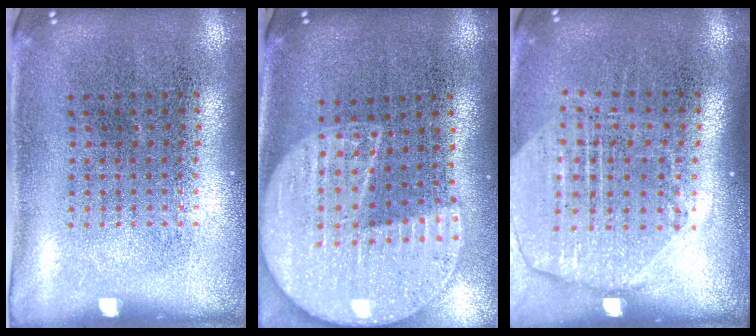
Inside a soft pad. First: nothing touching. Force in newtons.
{"total": 2.3, "press": 2.0, "slide": 1.1}
{"total": 1.9, "press": 1.7, "slide": 0.9}